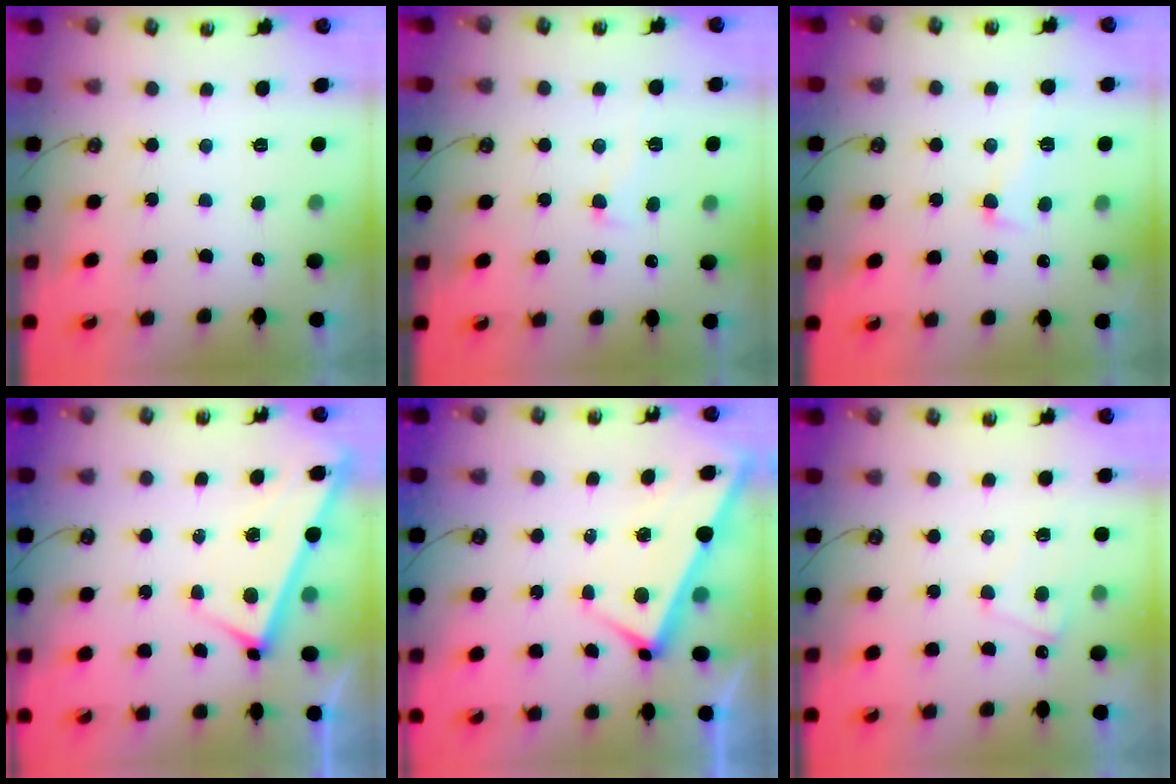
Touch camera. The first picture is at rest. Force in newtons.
{"total": 1.8, "press": 1.8, "slide": 0.5}
{"total": 1.5, "press": 0.3, "slide": 1.5}
{"total": 3.1, "press": 3.1, "slide": 0.1}
{"total": 2.8, "press": 2.7, "slide": 0.6}
{"total": 0.5, "press": 0.1, "slide": 0.5}